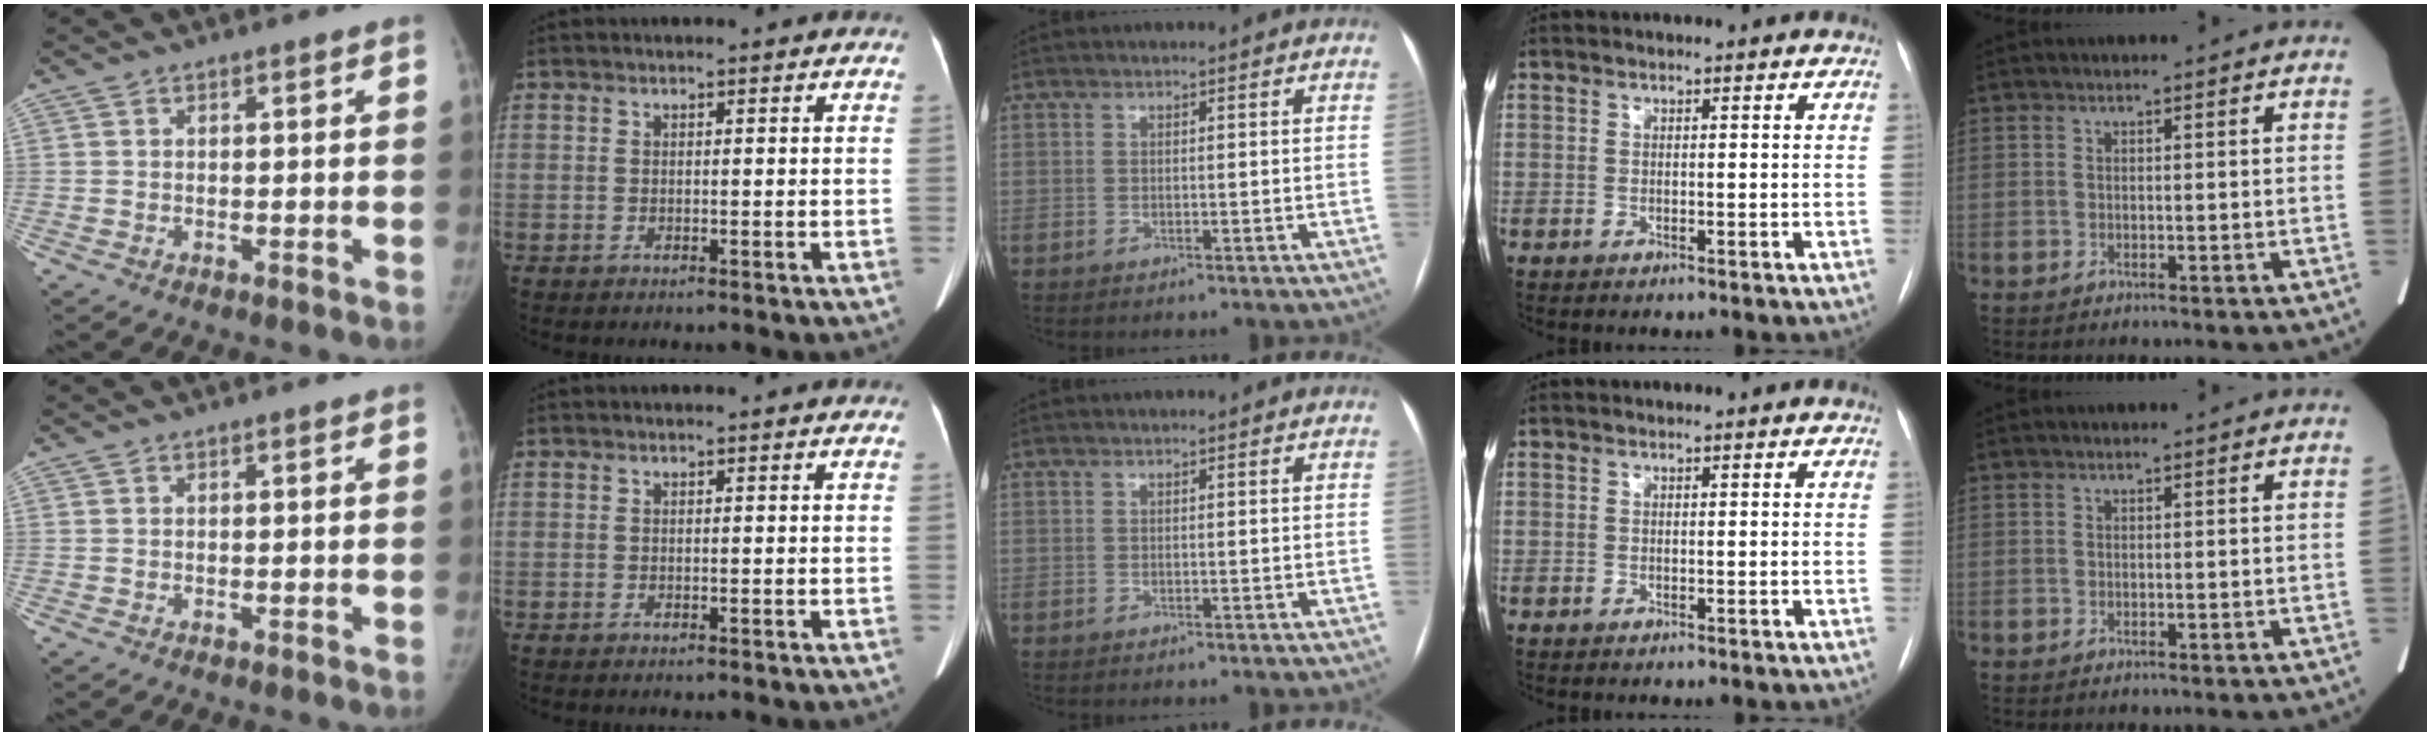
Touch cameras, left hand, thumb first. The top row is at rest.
{}